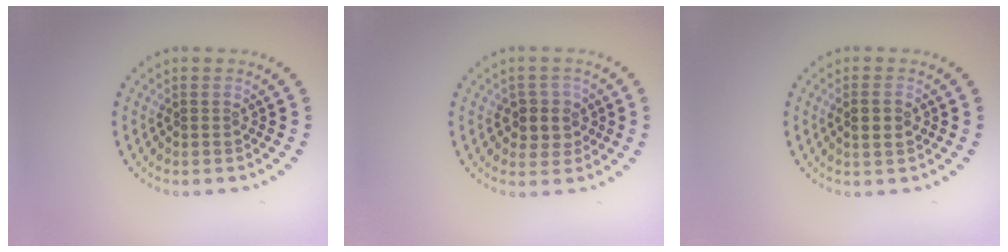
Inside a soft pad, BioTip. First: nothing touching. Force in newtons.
{"total": 2.7, "press": 2.4, "slide": 1.1}
{"total": 2.0, "press": 1.9, "slide": 0.5}